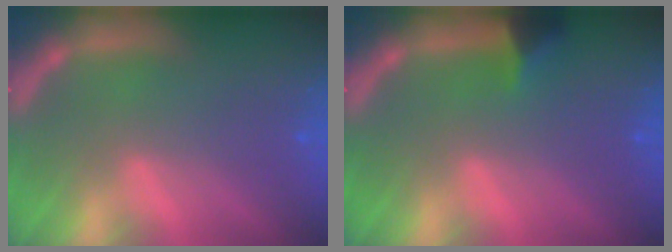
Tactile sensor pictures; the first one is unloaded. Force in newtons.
{"total": 1.9}